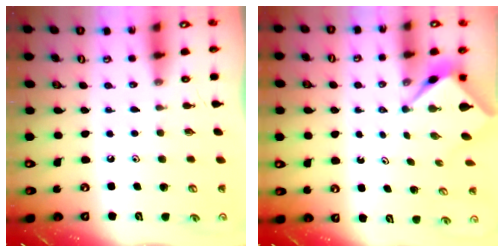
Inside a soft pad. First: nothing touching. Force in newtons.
{"total": 2.6, "press": 2.6, "slide": 0.1}